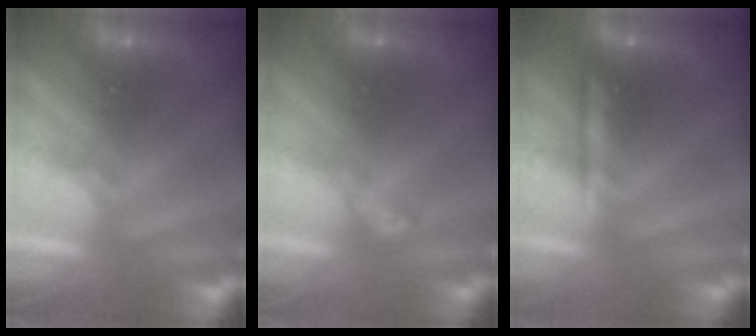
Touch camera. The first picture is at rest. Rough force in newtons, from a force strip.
{"total": 2.8}
{"total": 2.2}